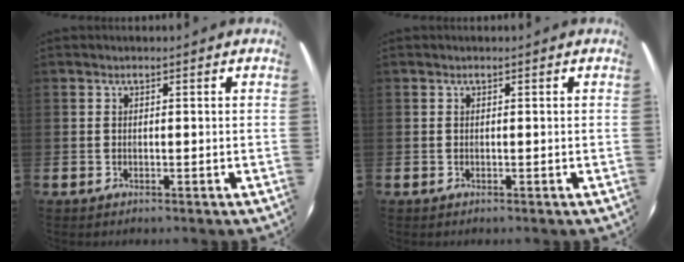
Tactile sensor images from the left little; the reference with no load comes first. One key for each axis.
{"total": 0.0}